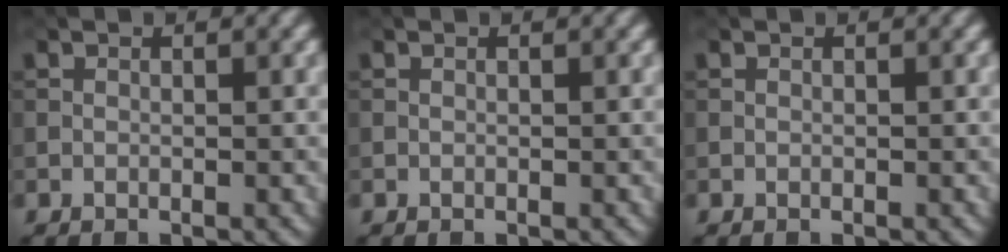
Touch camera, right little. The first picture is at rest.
{"total": 0.0}
{"total": 0.0}